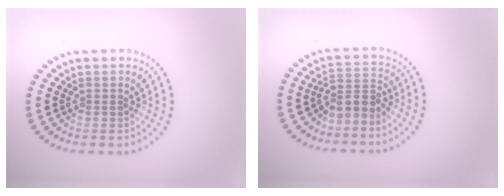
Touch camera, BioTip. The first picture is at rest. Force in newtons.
{"total": 2.6, "press": 1.9, "slide": 1.8}